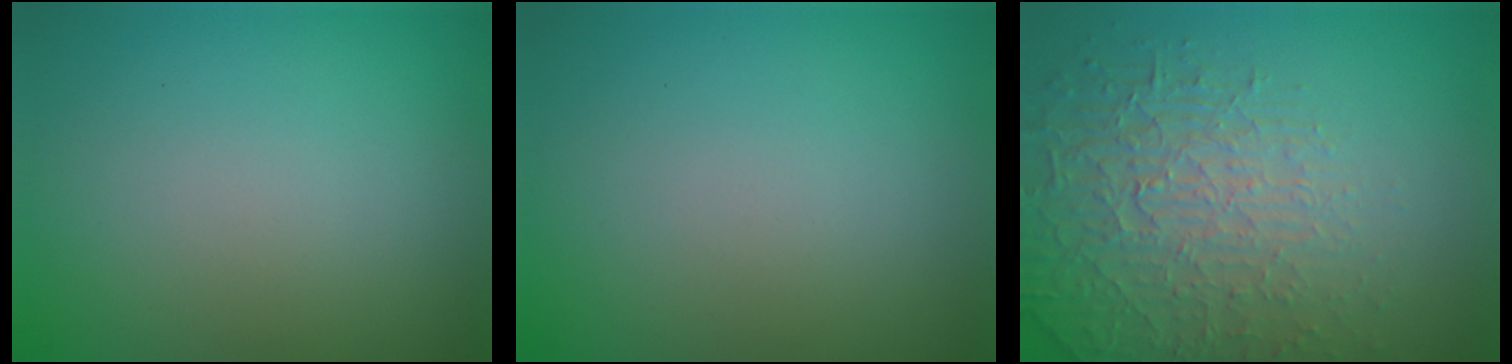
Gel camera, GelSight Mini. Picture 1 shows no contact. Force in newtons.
{"total": 0.0}
{"total": 4.5, "press": 4.2, "slide": 1.7}